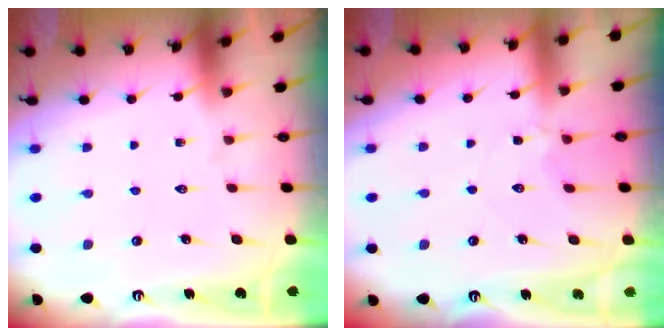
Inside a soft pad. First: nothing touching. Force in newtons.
{"total": 2.8, "press": 2.7, "slide": 0.5}